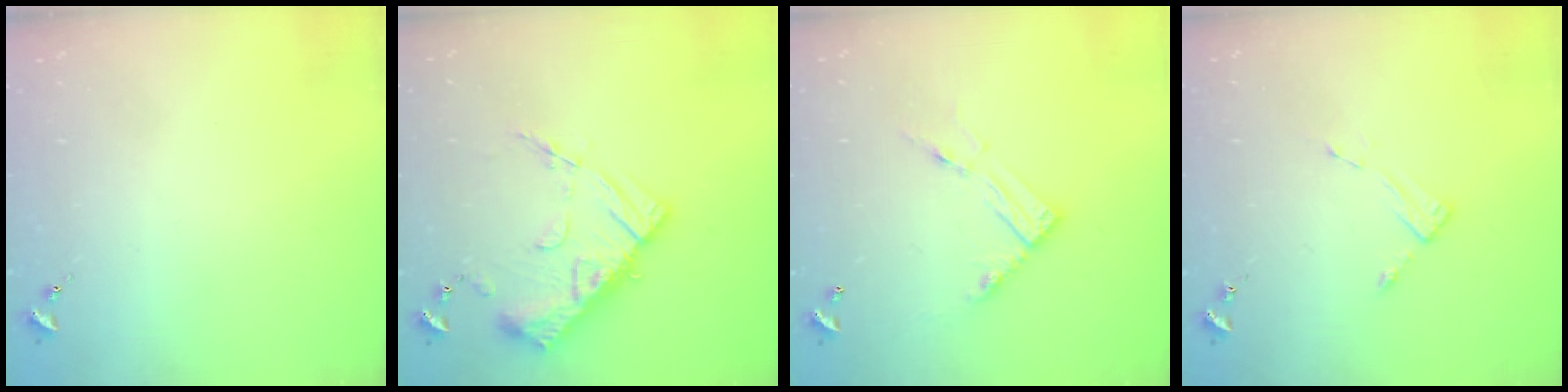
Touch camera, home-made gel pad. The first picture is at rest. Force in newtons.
{"total": 14.8, "press": 14.7, "slide": 1.4}
{"total": 11.2, "press": 11.2, "slide": 0.9}
{"total": 2.6, "press": 2.6, "slide": 0.4}